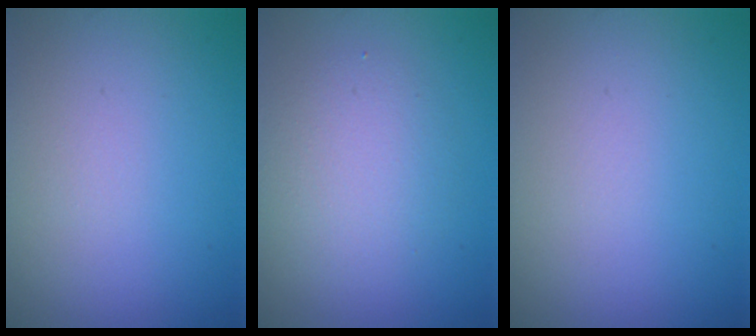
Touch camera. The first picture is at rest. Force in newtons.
{"total": 3.1, "press": 3.1, "slide": 0.3}
{"total": 0.0}